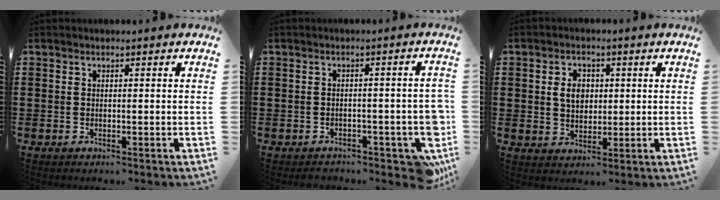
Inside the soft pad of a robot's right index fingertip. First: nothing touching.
{"total": 4.3, "force": [-2.8, 1.7, 2.7], "torque": [-0.044, 0.002, -0.050]}
{"total": 4.1, "force": [0.7, 3.0, 2.7], "torque": [-0.052, 0.009, 0.009]}